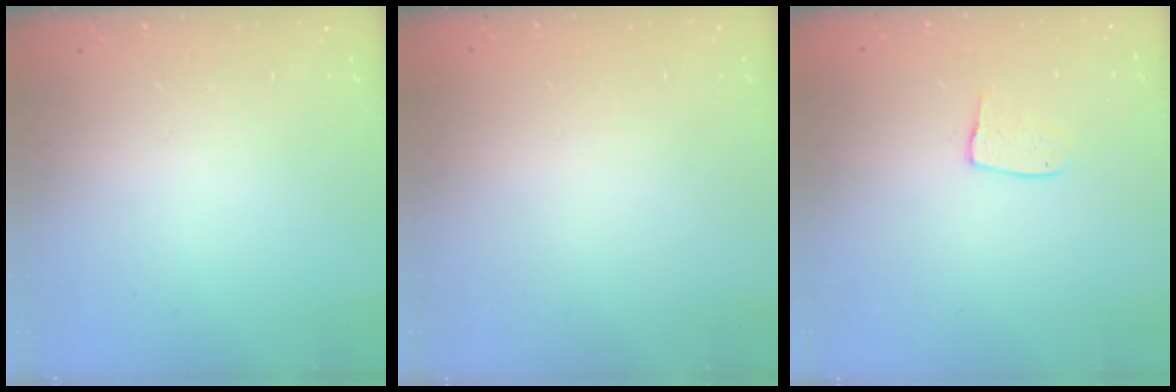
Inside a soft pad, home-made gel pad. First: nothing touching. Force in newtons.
{"total": 0.0}
{"total": 7.5, "press": 7.5, "slide": 0.4}